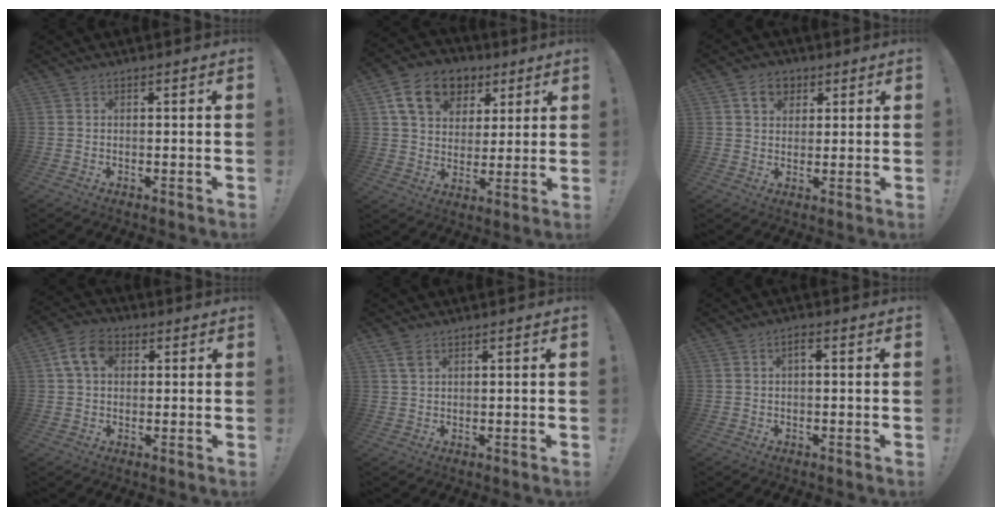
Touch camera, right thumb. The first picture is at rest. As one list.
[{"total": 15.7, "force": [7.4, 11.4, 7.9], "torque": [-0.123, -0.026, 0.143]}, {"total": 6.8, "force": [3.3, 5.2, 2.9], "torque": [-0.040, -0.004, 0.061]}, {"total": 8.9, "force": [2.5, 6.3, 5.8], "torque": [-0.114, 0.012, 0.051]}, {"total": 2.8, "force": [1.7, 1.3, 1.8], "torque": [-0.038, -0.002, 0.032]}, {"total": 1.6, "force": [0.0, 0.7, 1.5], "torque": [-0.038, 0.010, 0.000]}]